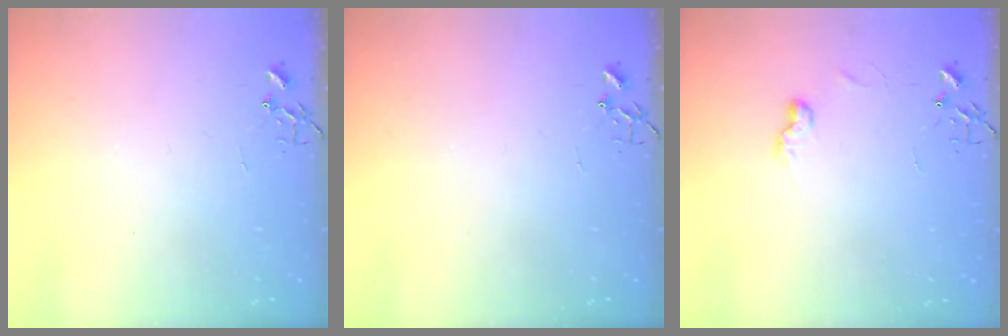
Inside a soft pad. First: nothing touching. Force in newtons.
{"total": 0.0}
{"total": 6.0, "press": 6.0, "slide": 0.7}